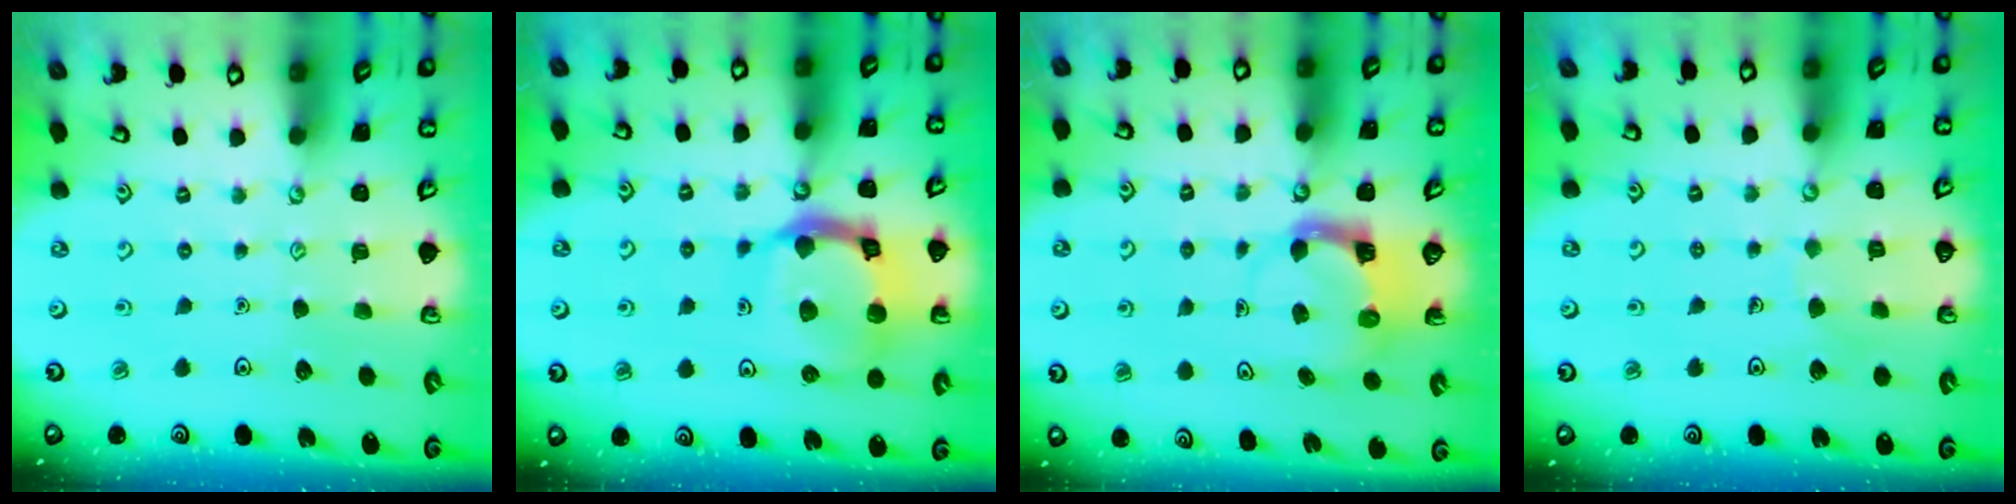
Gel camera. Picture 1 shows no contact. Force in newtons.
{"total": 17.6, "press": 17.5, "slide": 2.1}
{"total": 3.7, "press": 3.7, "slide": 0.4}
{"total": 4.0, "press": 4.0, "slide": 0.3}